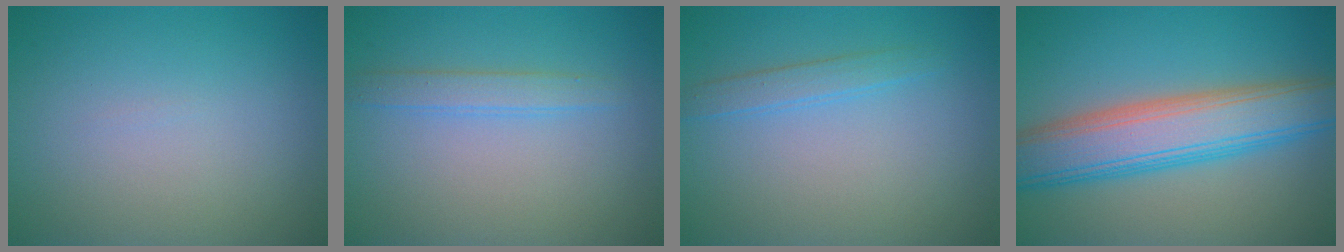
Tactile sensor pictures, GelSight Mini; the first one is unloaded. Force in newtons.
{"total": 1.8, "press": 1.8, "slide": 0.1}
{"total": 1.7, "press": 1.7, "slide": 0.1}
{"total": 8.3, "press": 8.3, "slide": 0.6}